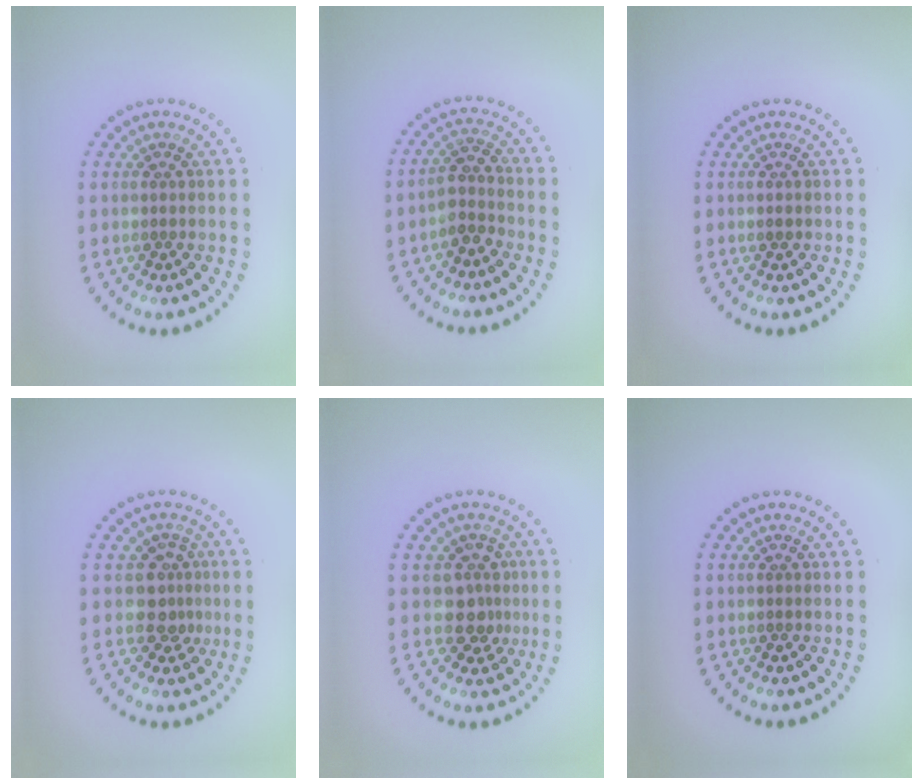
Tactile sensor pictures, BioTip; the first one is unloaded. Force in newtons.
{"total": 2.3, "press": 1.9, "slide": 1.3}
{"total": 0.7, "press": 0.7, "slide": 0.2}
{"total": 2.5, "press": 1.9, "slide": 1.6}
{"total": 2.6, "press": 2.0, "slide": 1.6}
{"total": 0.0}